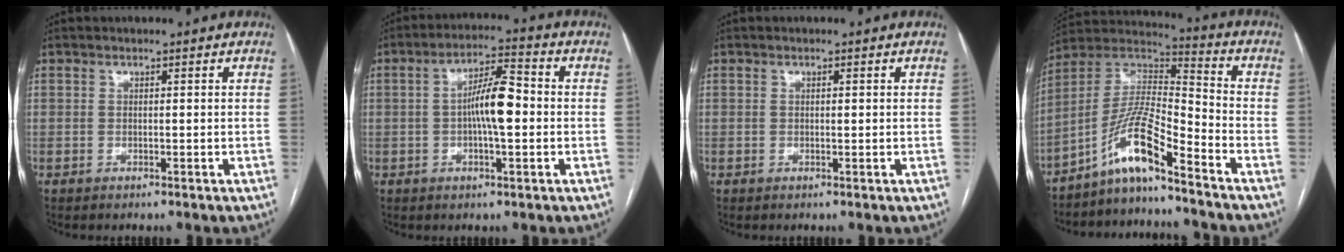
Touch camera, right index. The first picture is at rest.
{"total": 8.0, "force": [-0.4, 1.7, 7.8], "torque": [-0.144, 0.014, -0.010]}
{"total": 0.6, "force": [0.1, 0.1, 0.6], "torque": [-0.011, 0.000, 0.001]}
{"total": 10.9, "force": [-7.7, 0.5, 7.7], "torque": [-0.156, 0.019, -0.146]}